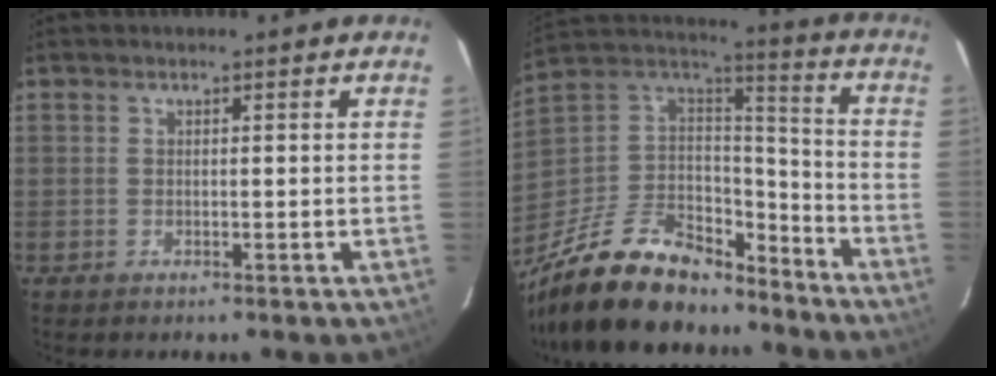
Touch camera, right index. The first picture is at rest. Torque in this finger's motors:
{"motor_torque": [-0.33, -1.21, -0.19, -0.21]}